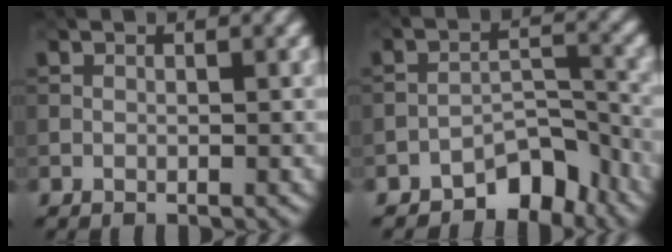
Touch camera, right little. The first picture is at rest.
{"total": 4.6, "force": [-3.7, 2.0, 1.9], "torque": [-0.012, 0.010, -0.063]}